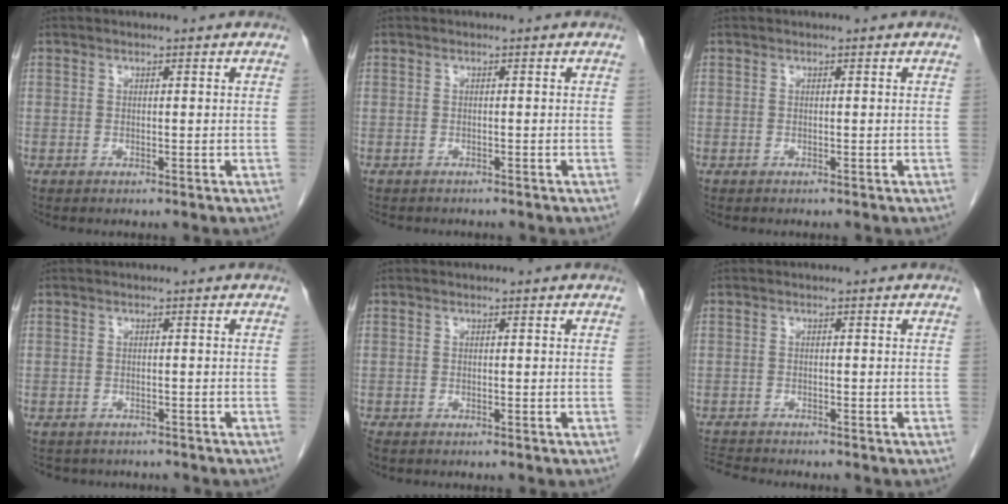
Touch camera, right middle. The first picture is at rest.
{"total": 3.8, "force": [-3.3, 1.5, 1.1], "torque": [-0.016, -0.004, -0.043]}
{"total": 0.0}
{"total": 4.7, "force": [-4.2, 2.1, 0.8], "torque": [-0.011, 0.003, -0.051]}
{"total": 1.3, "force": [-1.1, 0.6, 0.5], "torque": [-0.016, -0.004, -0.018]}
{"total": 3.7, "force": [-3.7, -0.1, 0.4], "torque": [-0.009, -0.018, -0.067]}